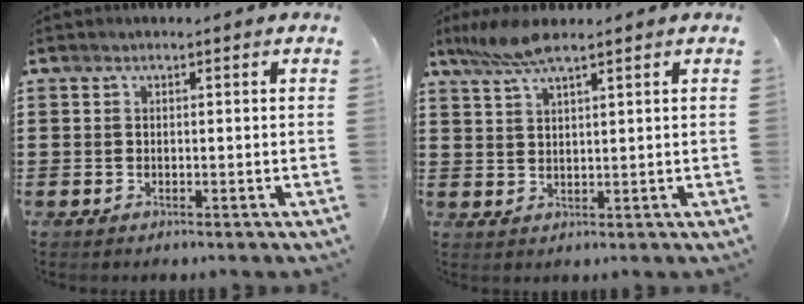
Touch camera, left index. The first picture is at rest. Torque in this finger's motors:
{"motor_torque": [0.84, -0.14, 0.31, 0.06]}